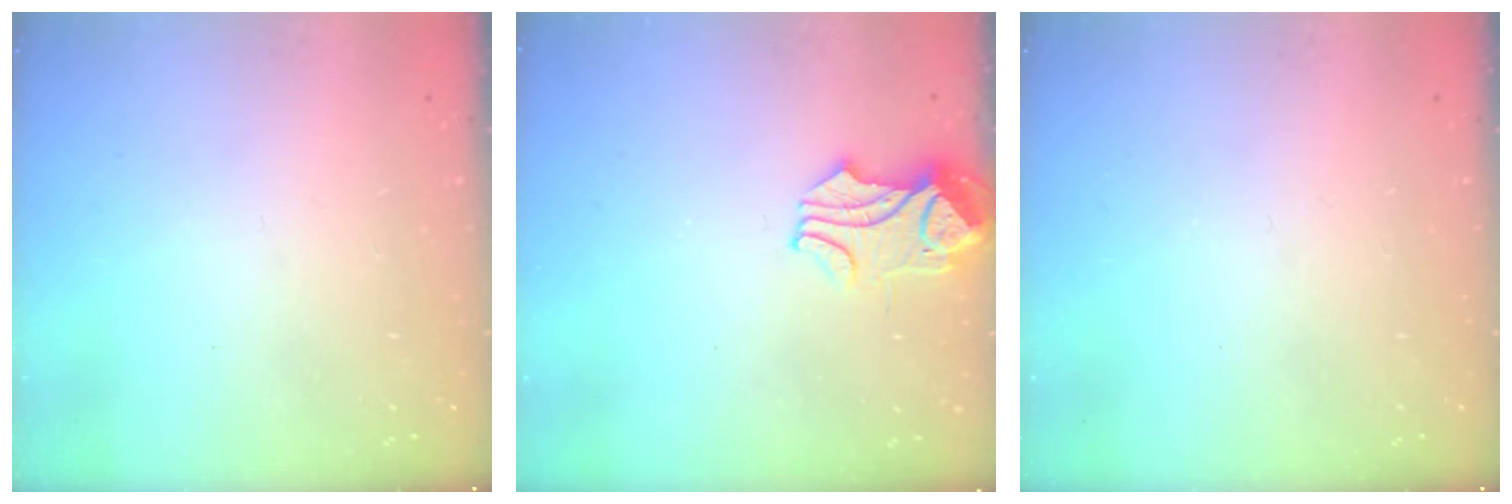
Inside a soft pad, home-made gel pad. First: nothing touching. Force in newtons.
{"total": 1.7, "press": 1.2, "slide": 1.1}
{"total": 0.0}